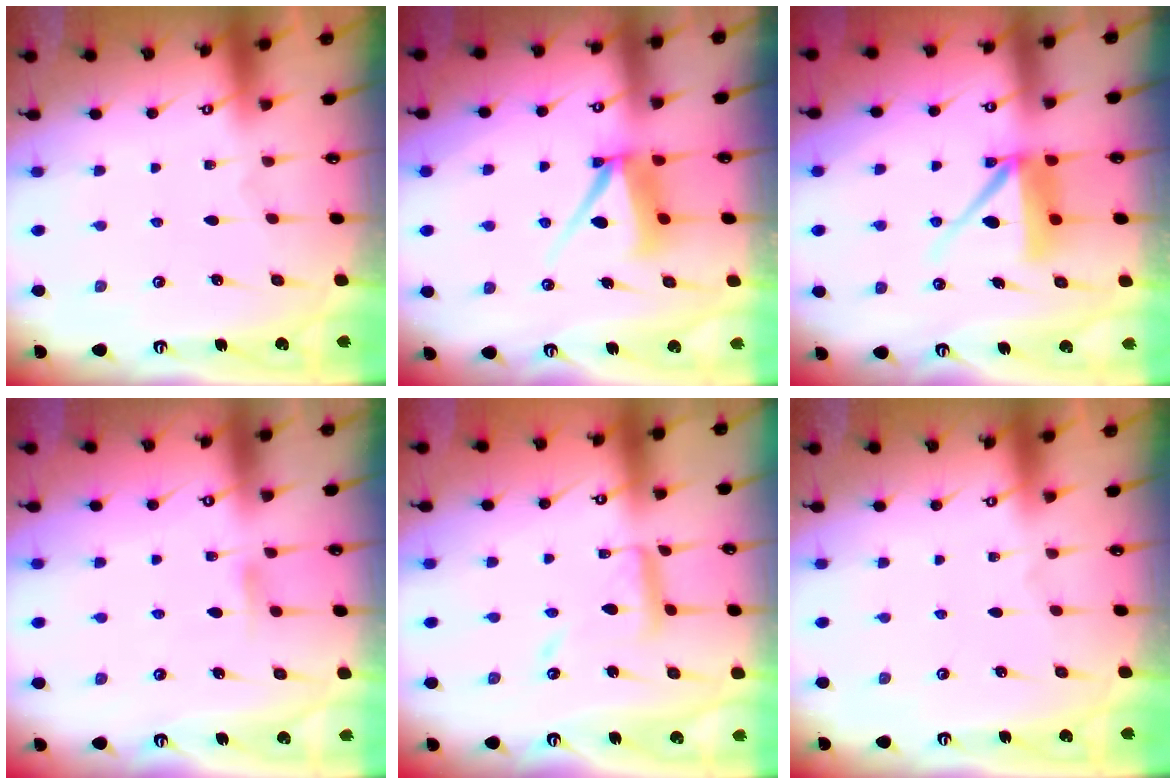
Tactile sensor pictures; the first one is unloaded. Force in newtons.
{"total": 8.7, "press": 8.7, "slide": 1.0}
{"total": 9.3, "press": 9.3, "slide": 1.1}
{"total": 4.3, "press": 4.3, "slide": 0.5}
{"total": 10.4, "press": 10.3, "slide": 0.8}
{"total": 0.0}